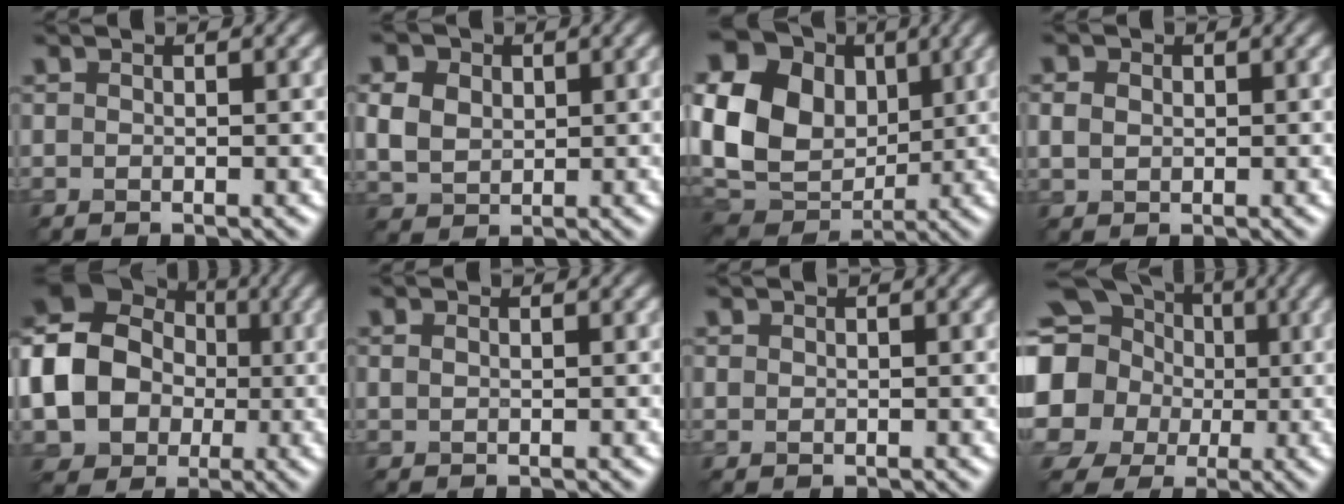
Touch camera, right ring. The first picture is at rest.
{"total": 7.4, "force": [2.3, 5.8, 4.0], "torque": [-0.101, 0.026, 0.026]}
{"total": 17.1, "force": [2.4, 13.8, 9.7], "torque": [-0.234, 0.013, 0.037]}
{"total": 2.3, "force": [0.5, 1.8, 1.2], "torque": [-0.032, 0.008, 0.004]}
{"total": 15.7, "force": [-0.9, 13.9, 7.3], "torque": [-0.190, 0.004, -0.054]}
{"total": 0.7, "force": [0.2, 0.4, 0.5], "torque": [-0.013, -0.001, 0.003]}
{"total": 0.5, "force": [0.3, 0.4, 0.1], "torque": [-0.004, -0.002, 0.006]}
{"total": 17.6, "force": [1.8, 16.4, 6.3], "torque": [-0.184, 0.022, -0.023]}